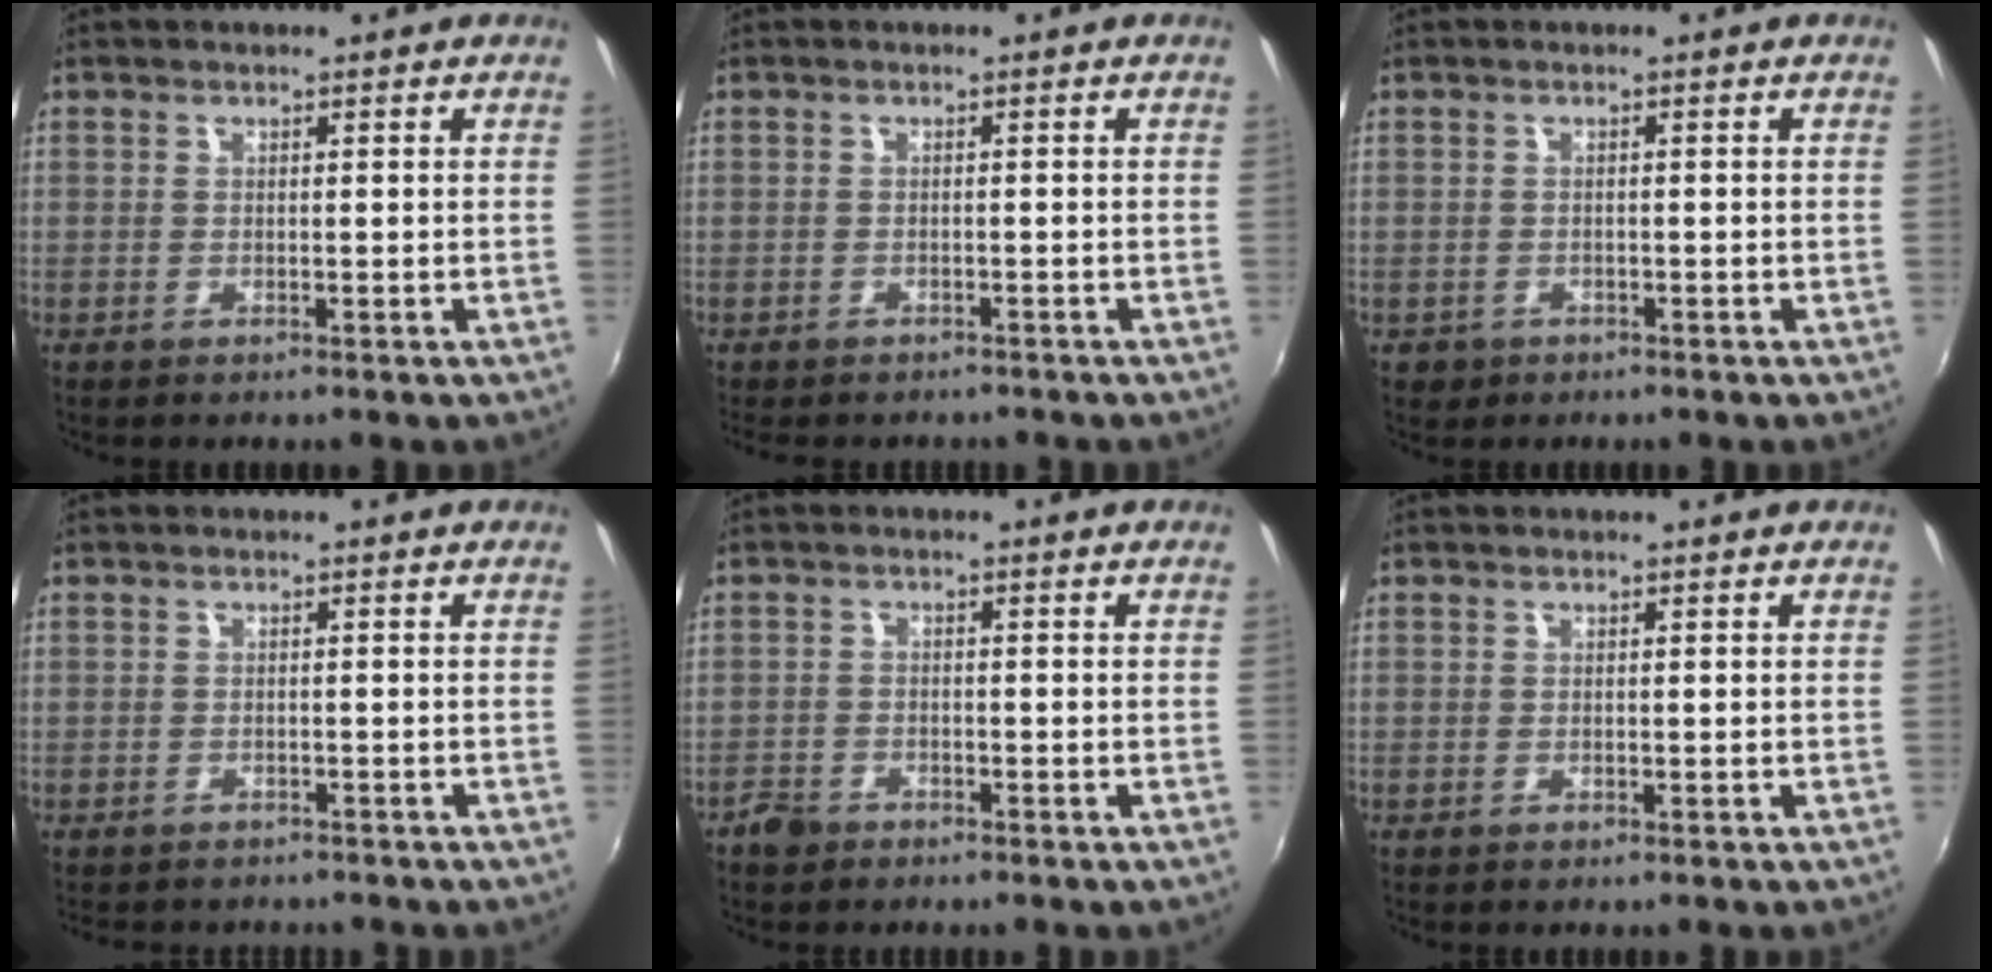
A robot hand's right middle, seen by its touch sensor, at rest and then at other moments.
{"total": 3.3, "force": [-2.8, 1.4, 1.0], "torque": [-0.028, -0.009, -0.040]}
{"total": 2.2, "force": [-1.0, 1.8, 0.7], "torque": [-0.020, -0.002, -0.012]}
{"total": 3.0, "force": [-2.6, 1.4, 0.6], "torque": [-0.018, -0.003, -0.038]}
{"total": 3.0, "force": [-2.4, 1.7, 0.6], "torque": [-0.022, 0.001, -0.046]}
{"total": 0.0}